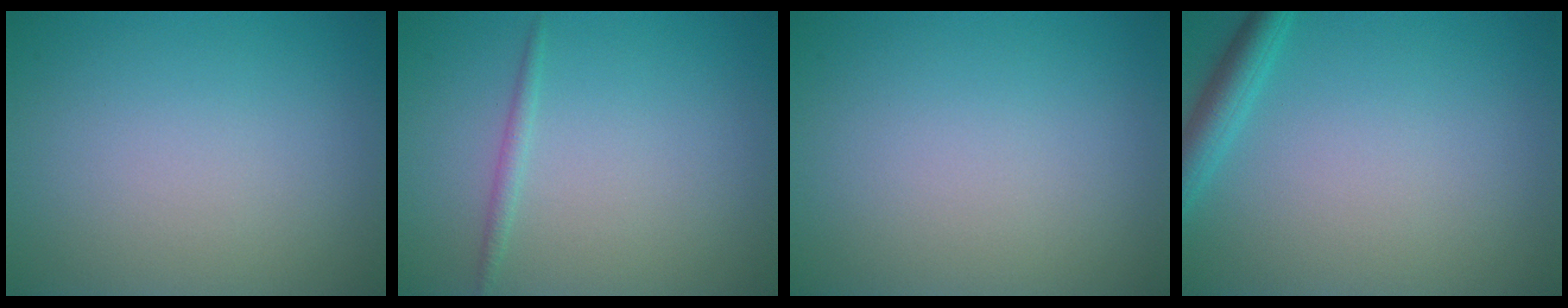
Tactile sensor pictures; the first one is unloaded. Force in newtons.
{"total": 0.9, "press": 0.9, "slide": 0.0}
{"total": 0.0}
{"total": 2.5, "press": 2.5, "slide": 0.1}